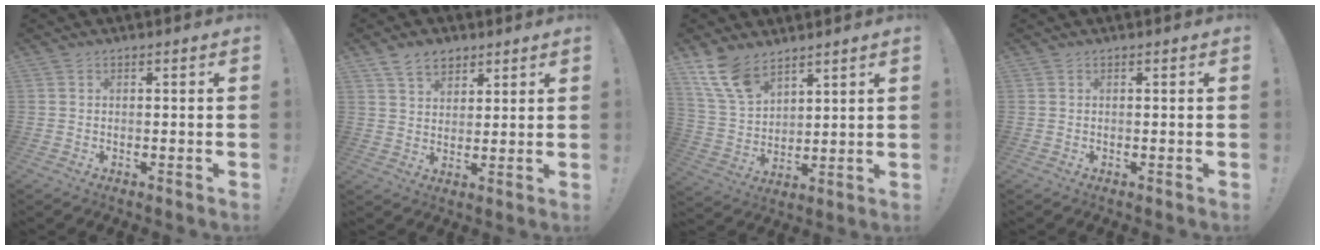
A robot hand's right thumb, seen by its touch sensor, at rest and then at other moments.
{"total": 7.6, "force": [4.9, 4.9, 3.0], "torque": [-0.052, -0.018, 0.095]}
{"total": 11.9, "force": [8.3, 6.2, 5.8], "torque": [-0.121, -0.041, 0.165]}
{"total": 0.0}